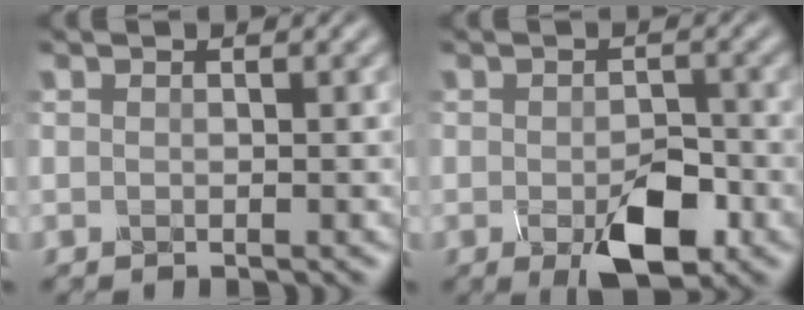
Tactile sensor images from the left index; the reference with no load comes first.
{"total": 5.2, "force": [-2.1, 2.5, 4.0], "torque": [-0.068, -0.003, -0.035]}